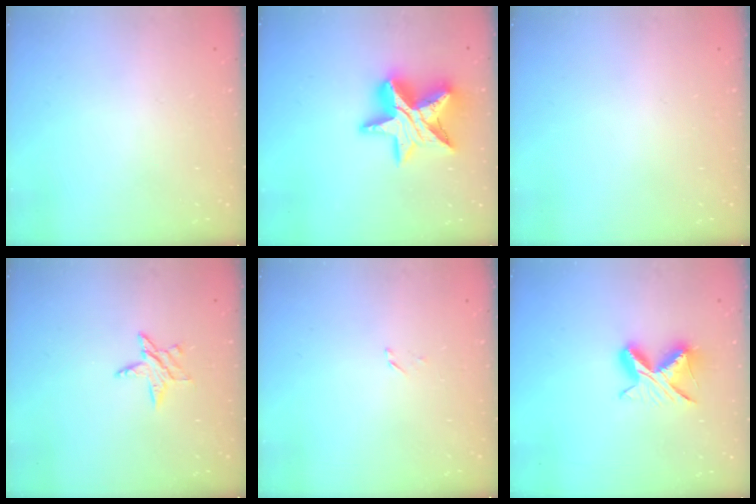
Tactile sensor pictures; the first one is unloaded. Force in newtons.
{"total": 18.3, "press": 18.3, "slide": 1.3}
{"total": 0.0}
{"total": 5.7, "press": 5.7, "slide": 0.6}
{"total": 1.6, "press": 1.6, "slide": 0.2}
{"total": 8.6, "press": 8.5, "slide": 1.3}